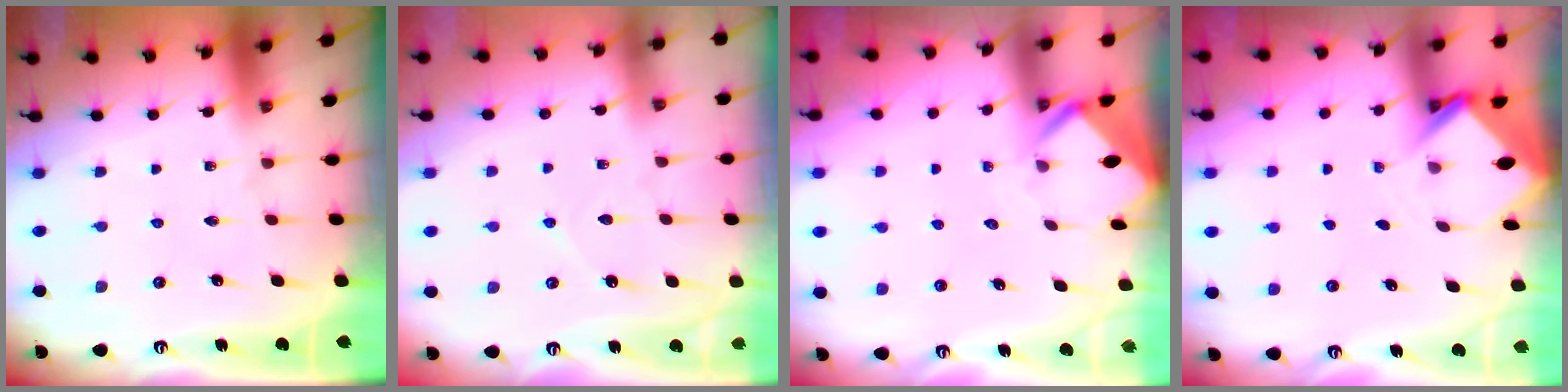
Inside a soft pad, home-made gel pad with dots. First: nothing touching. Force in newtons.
{"total": 3.2, "press": 3.2, "slide": 0.1}
{"total": 2.8, "press": 2.8, "slide": 0.1}
{"total": 2.9, "press": 2.9, "slide": 0.2}